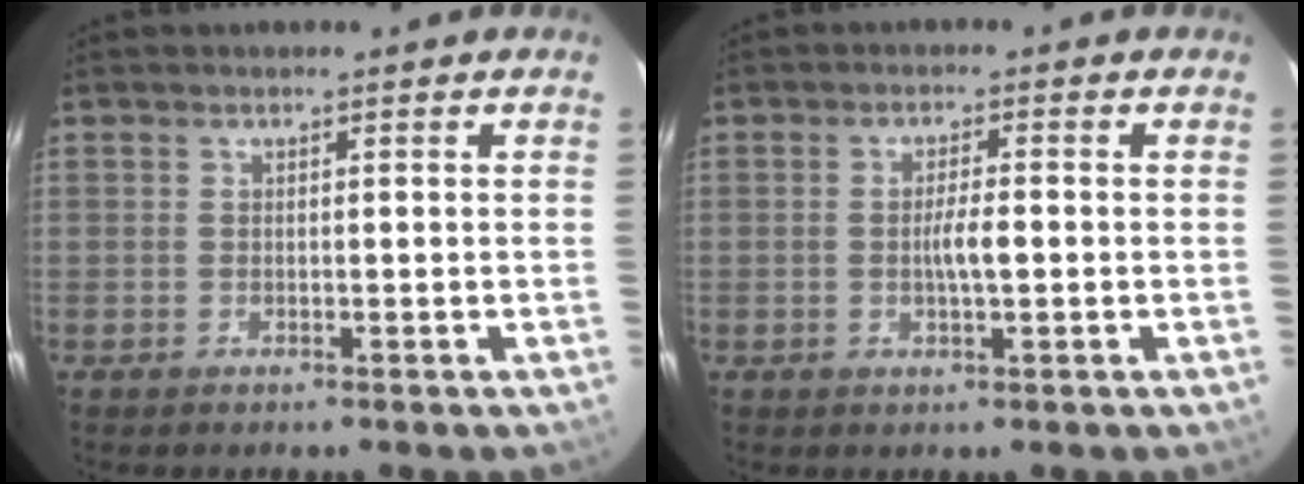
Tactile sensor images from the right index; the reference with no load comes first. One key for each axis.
{"total": 3.2, "fx": -0.4, "fy": 0.4, "fz": 3.2, "tx": -0.059, "ty": 0.000, "tz": -0.008}